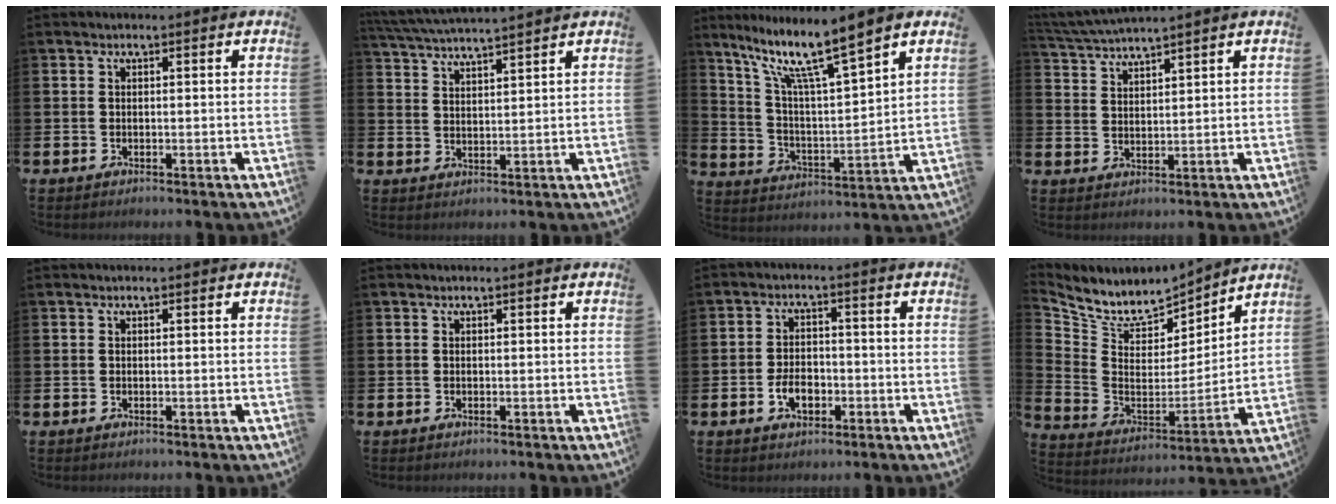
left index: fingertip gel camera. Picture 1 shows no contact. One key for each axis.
{"total": 4.3, "fx": 4.2, "fy": -0.5, "fz": 0.6, "tx": -0.027, "ty": -0.025, "tz": 0.074}
{"total": 10.1, "fx": 7.9, "fy": 1.3, "fz": 6.2, "tx": -0.151, "ty": -0.047, "tz": 0.127}
{"total": 3.8, "fx": 3.8, "fy": -0.6, "fz": 0.4, "tx": -0.019, "ty": -0.020, "tz": 0.066}
{"total": 0.0}
{"total": 0.0}
{"total": 3.7, "fx": -1.3, "fy": 2.4, "fz": 2.5, "tx": -0.033, "ty": -0.002, "tz": -0.028}
{"total": 7.2, "fx": 6.6, "fy": 2.7, "fz": 1.3, "tx": -0.068, "ty": -0.055, "tz": 0.115}